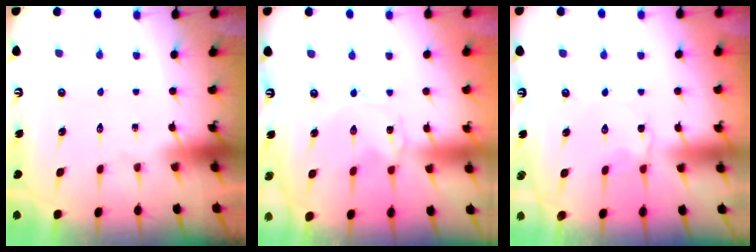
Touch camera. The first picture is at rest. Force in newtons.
{"total": 0.0}
{"total": 2.5, "press": 2.5, "slide": 0.2}